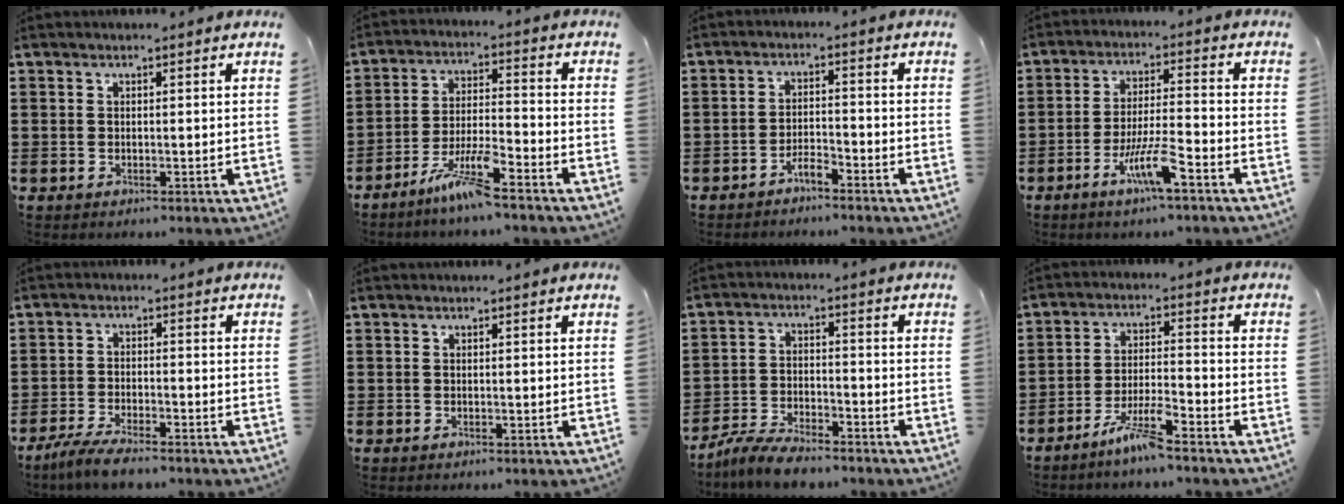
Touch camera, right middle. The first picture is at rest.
{"total": 7.7, "force": [-5.7, 0.7, 5.1], "torque": [-0.113, -0.007, -0.112]}
{"total": 3.2, "force": [-3.0, 0.5, 0.8], "torque": [-0.018, 0.005, -0.062]}
{"total": 7.3, "force": [-4.1, 1.1, 5.9], "torque": [-0.113, -0.004, -0.076]}
{"total": 4.5, "force": [-4.0, 0.5, 1.9], "torque": [-0.045, -0.006, -0.080]}
{"total": 0.0}
{"total": 6.0, "force": [-5.6, 1.0, 1.9], "torque": [-0.042, 0.001, -0.110]}
{"total": 6.1, "force": [-4.8, 0.5, 3.8], "torque": [-0.082, -0.007, -0.093]}